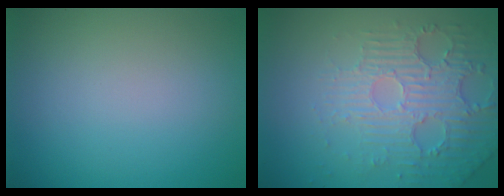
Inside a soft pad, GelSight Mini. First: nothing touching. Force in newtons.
{"total": 5.9, "press": 3.8, "slide": 4.5}